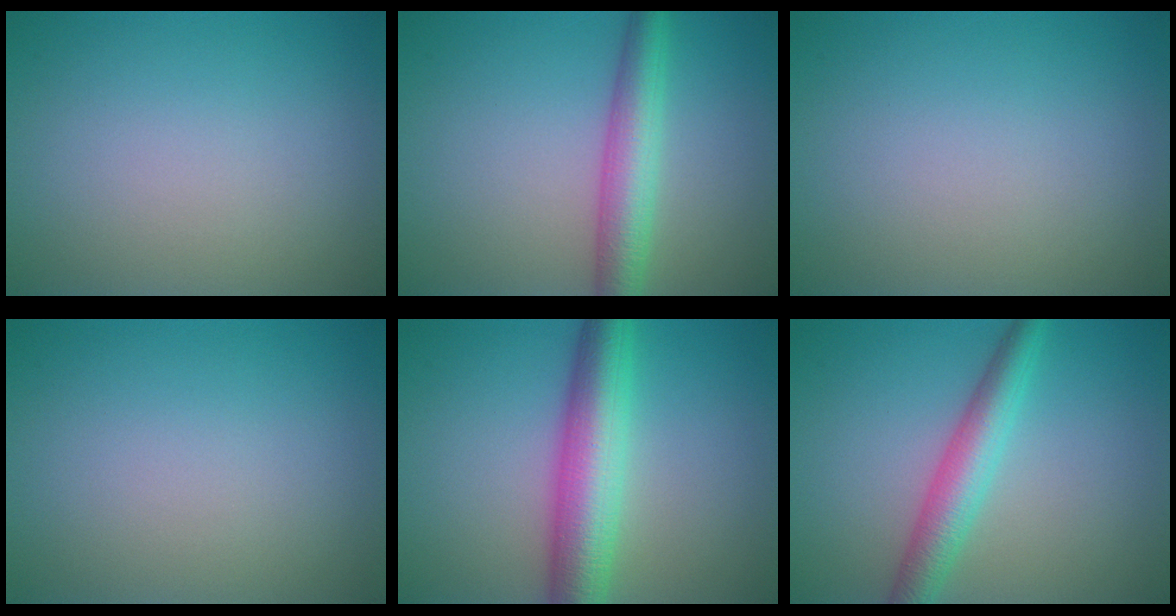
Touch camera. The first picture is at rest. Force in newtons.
{"total": 4.6, "press": 4.6, "slide": 0.1}
{"total": 0.0}
{"total": 0.0}
{"total": 7.2, "press": 7.2, "slide": 0.1}
{"total": 4.2, "press": 4.2, "slide": 0.1}